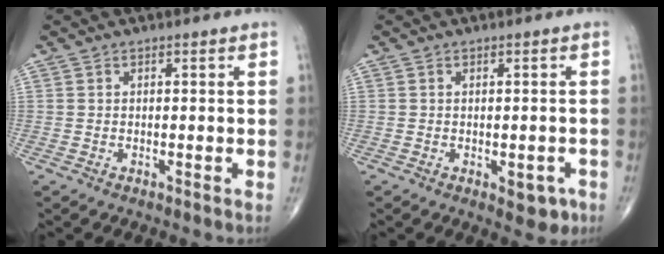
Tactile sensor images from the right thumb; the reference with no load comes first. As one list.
[{"total": 3.9, "force": [-1.5, 2.2, 2.9], "torque": [-0.013, 0.000, -0.014]}]